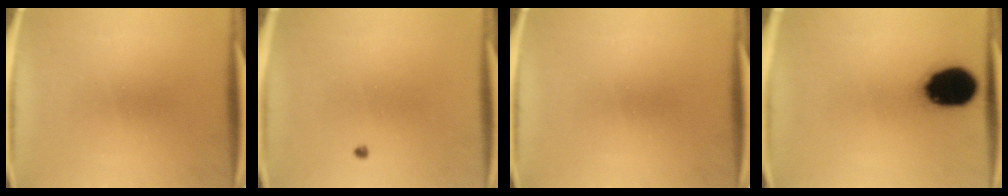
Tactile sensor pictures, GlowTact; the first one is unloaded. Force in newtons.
{"total": 0.7}
{"total": 0.0}
{"total": 17.0}